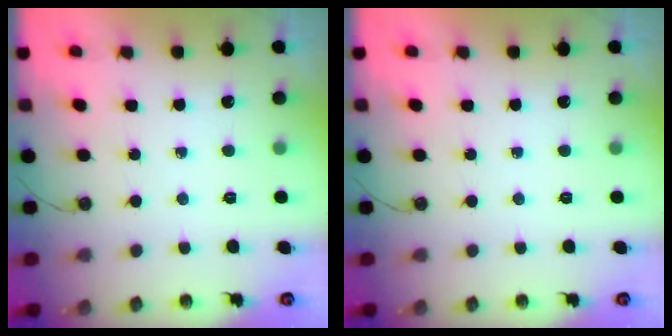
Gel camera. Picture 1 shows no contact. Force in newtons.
{"total": 0.0}